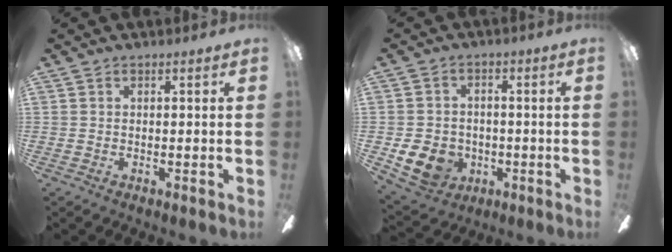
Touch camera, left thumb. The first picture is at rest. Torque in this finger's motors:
{"motor_torque": [0.00, 0.02, -0.10, 0.12, 0.04]}